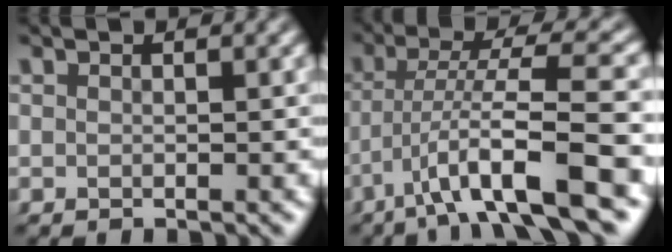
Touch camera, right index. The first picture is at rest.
{"total": 8.8, "force": [-3.8, 2.5, 7.6], "torque": [-0.134, -0.013, -0.049]}